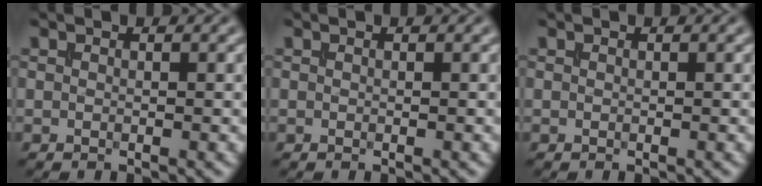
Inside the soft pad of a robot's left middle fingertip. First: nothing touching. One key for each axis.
{"total": 0.0}
{"total": 0.0}